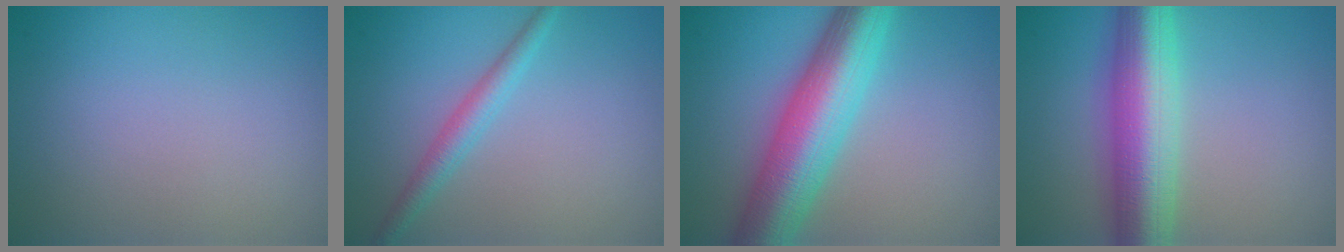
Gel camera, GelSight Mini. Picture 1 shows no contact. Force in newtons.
{"total": 2.1, "press": 2.1, "slide": 0.0}
{"total": 9.2, "press": 9.2, "slide": 0.4}
{"total": 9.0, "press": 9.0, "slide": 0.4}